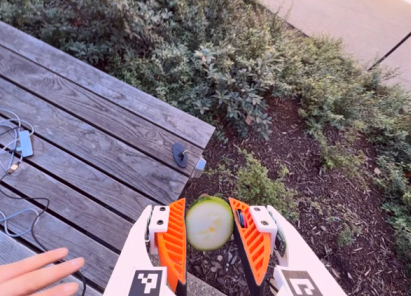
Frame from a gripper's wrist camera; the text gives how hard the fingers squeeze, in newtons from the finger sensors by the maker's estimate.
{"total": 10.9, "left": 11.0, "right": 10.7}